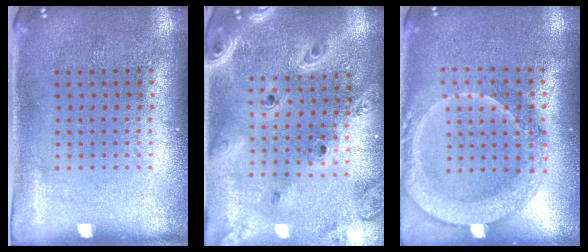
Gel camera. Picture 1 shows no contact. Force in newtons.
{"total": 3.0, "press": 2.5, "slide": 1.6}
{"total": 2.1, "press": 2.0, "slide": 0.7}